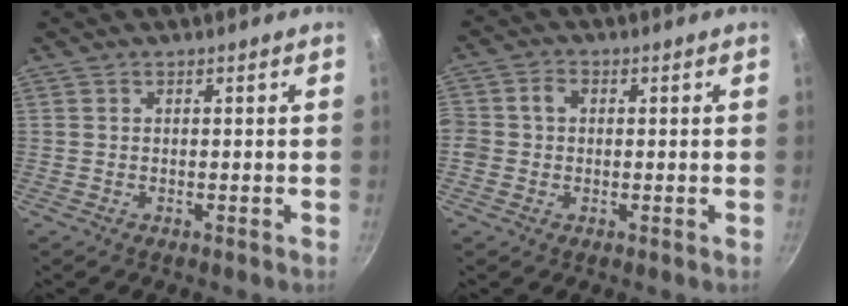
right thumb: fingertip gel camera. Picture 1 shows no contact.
{"total": 4.2, "force": [-0.1, 3.6, 2.1], "torque": [-0.030, 0.013, -0.011]}